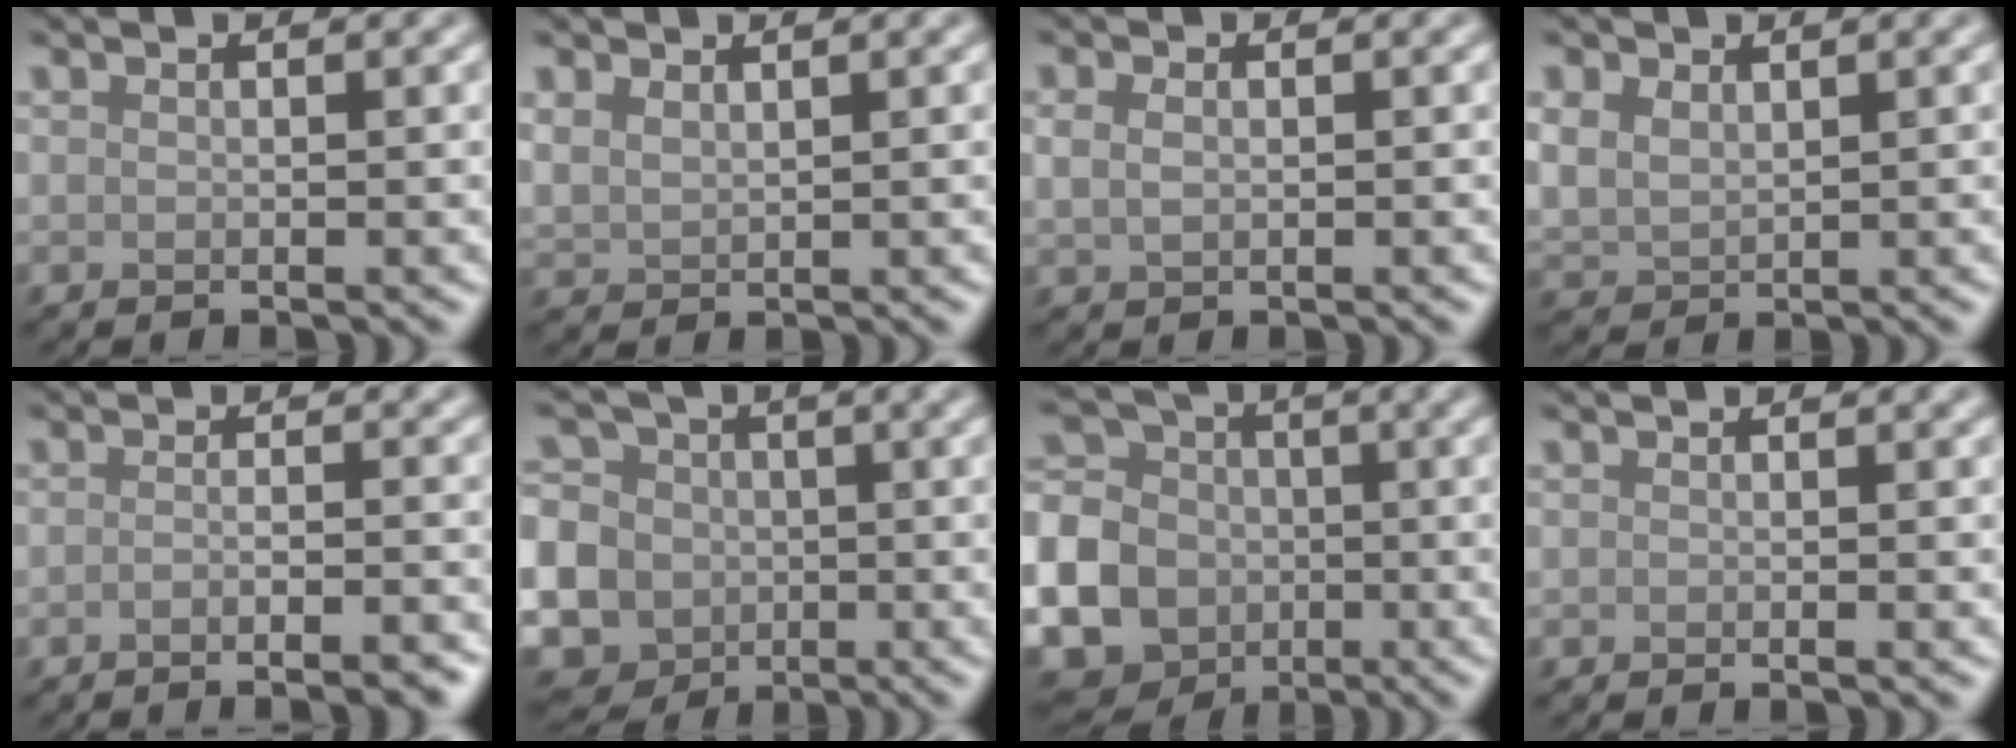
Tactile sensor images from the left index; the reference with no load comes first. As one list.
[{"total": 1.6, "force": [1.2, 0.9, 0.6], "torque": [-0.019, -0.001, 0.029]}, {"total": 1.5, "force": [0.2, 1.1, 1.1], "torque": [-0.022, -0.001, 0.009]}, {"total": 2.7, "force": [1.4, 1.9, 1.3], "torque": [-0.035, -0.003, 0.033]}, {"total": 4.6, "force": [-3.0, 1.3, 3.3], "torque": [-0.033, 0.004, -0.040]}, {"total": 16.6, "force": [-5.0, 14.9, 5.2], "torque": [-0.141, -0.025, -0.118]}, {"total": 18.5, "force": [-6.1, 16.2, 6.5], "torque": [-0.184, -0.026, -0.139]}, {"total": 0.7, "force": [-0.3, 0.1, 0.6], "torque": [-0.005, -0.002, -0.006]}]